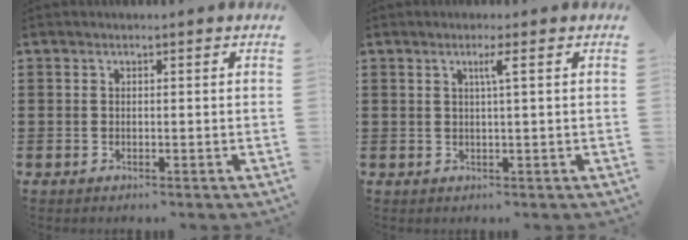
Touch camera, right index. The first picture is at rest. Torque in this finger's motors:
{"motor_torque": [0.44, -0.19, 0.06, 0.03]}